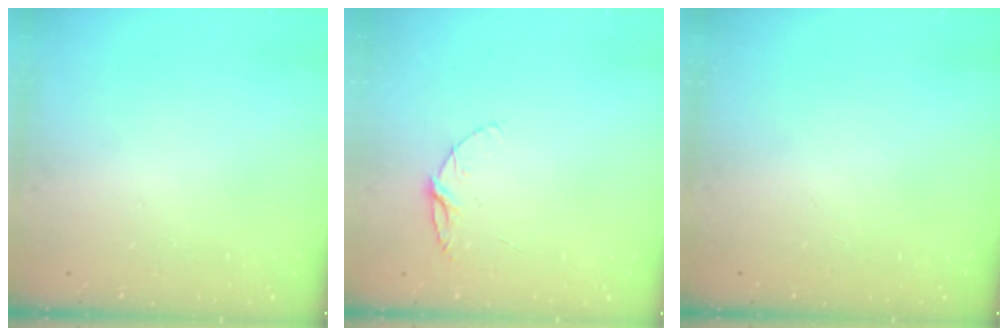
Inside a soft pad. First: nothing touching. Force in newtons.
{"total": 6.0, "press": 6.0, "slide": 0.6}
{"total": 0.0}